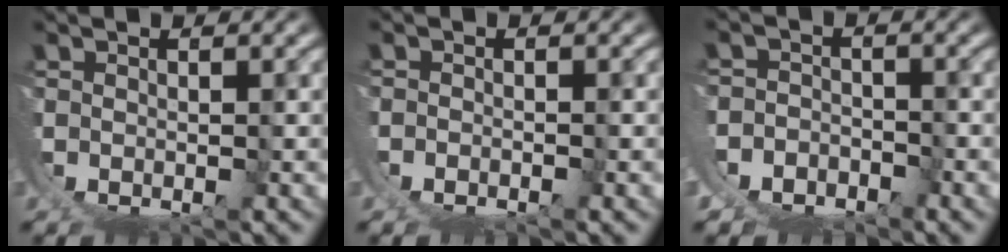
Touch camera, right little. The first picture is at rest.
{"total": 1.1, "force": [-0.4, 0.9, 0.5], "torque": [-0.012, 0.001, -0.007]}
{"total": 4.5, "force": [-0.3, 4.2, 1.5], "torque": [-0.050, -0.018, -0.005]}